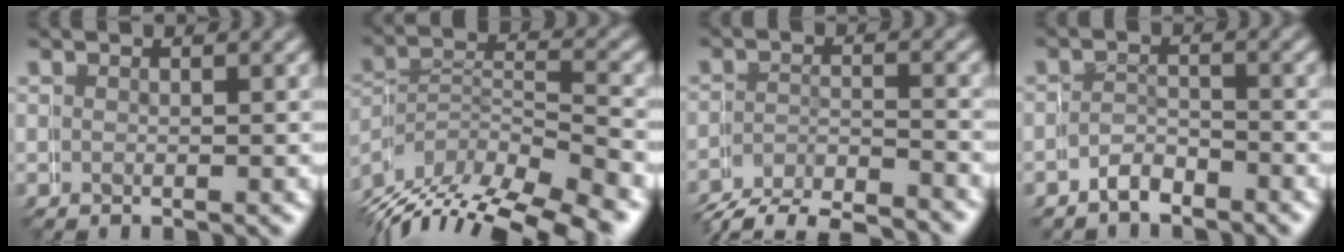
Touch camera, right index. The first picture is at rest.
{"total": 7.1, "force": [-4.4, 4.1, 3.8], "torque": [-0.072, -0.014, -0.067]}
{"total": 4.1, "force": [-3.5, 2.1, -0.4], "torque": [-0.008, -0.010, -0.063]}
{"total": 2.9, "force": [-1.7, 0.2, -2.4], "torque": [0.028, -0.001, -0.035]}